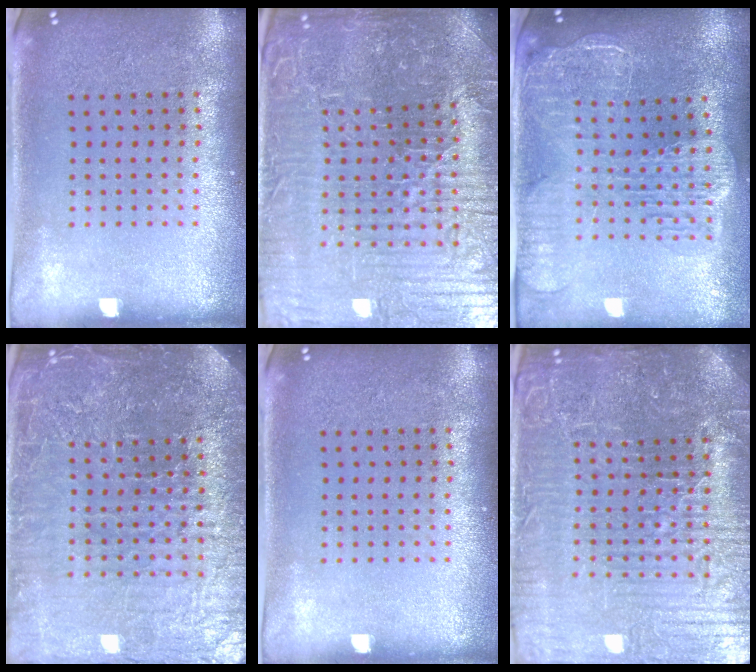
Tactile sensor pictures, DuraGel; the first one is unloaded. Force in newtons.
{"total": 5.9, "press": 5.7, "slide": 1.8}
{"total": 2.7, "press": 2.3, "slide": 1.4}
{"total": 6.0, "press": 5.4, "slide": 2.8}
{"total": 0.0}
{"total": 6.5, "press": 5.9, "slide": 2.8}